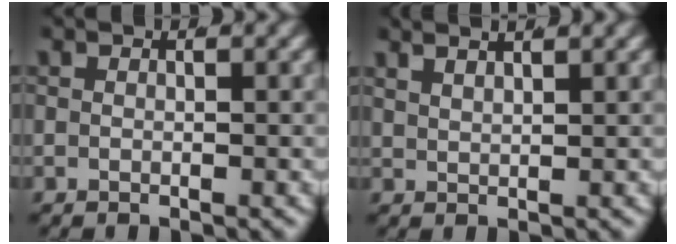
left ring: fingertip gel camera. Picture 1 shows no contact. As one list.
[{"total": 3.2, "force": [3.0, 0.4, 1.1], "torque": [-0.016, 0.009, 0.052]}]